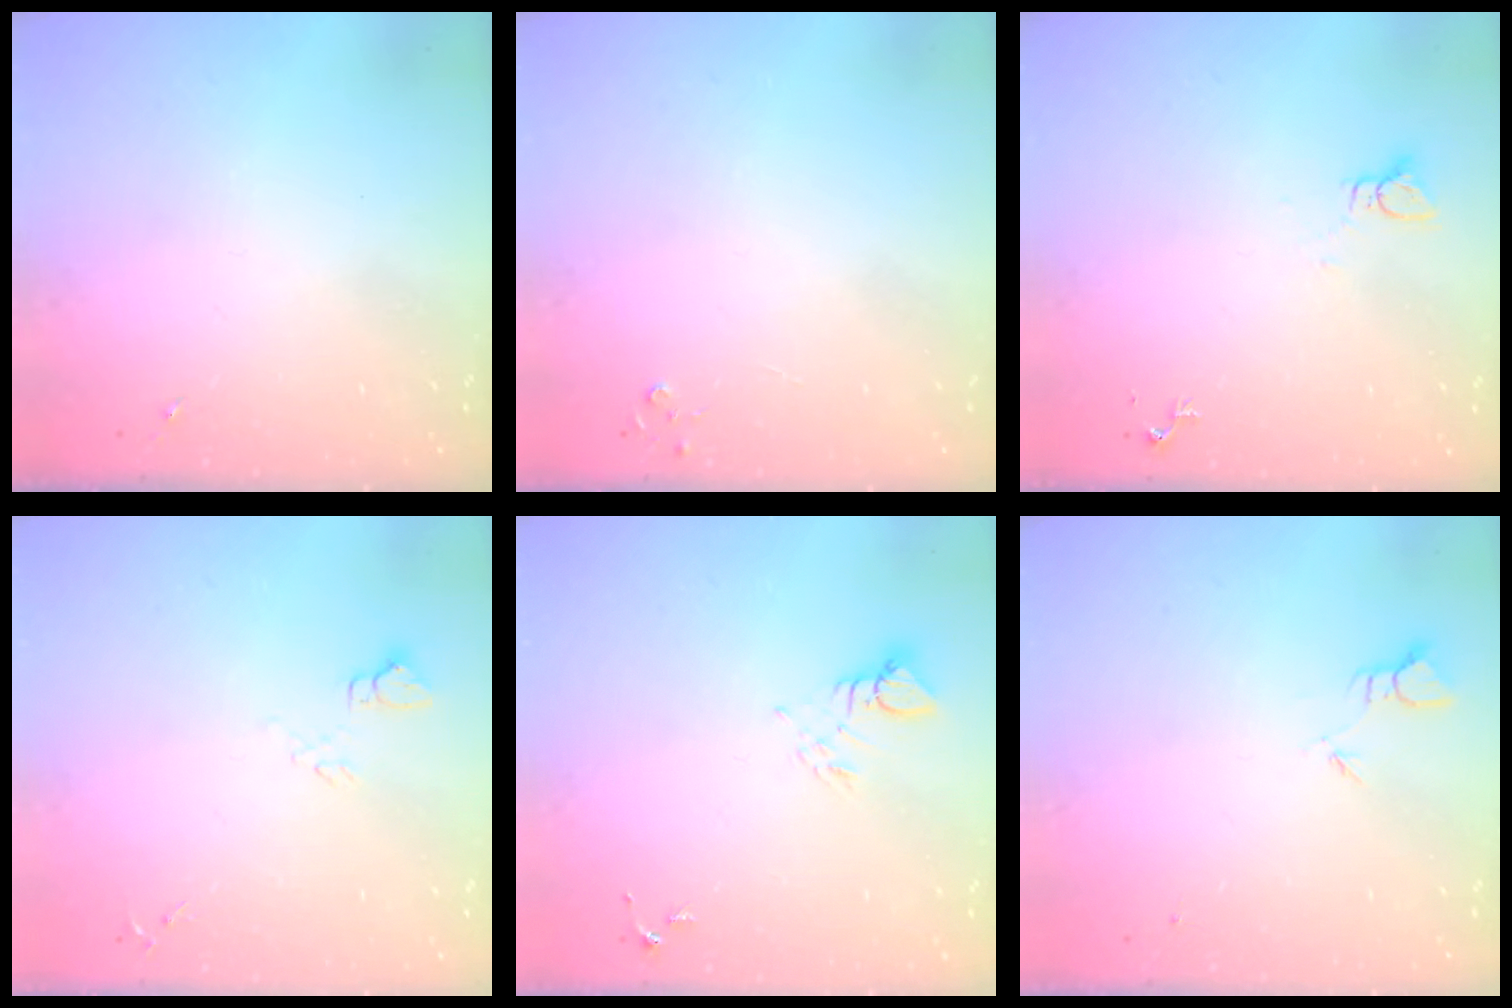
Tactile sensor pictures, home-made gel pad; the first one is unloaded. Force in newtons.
{"total": 2.8, "press": 2.8, "slide": 0.3}
{"total": 2.2, "press": 2.2, "slide": 0.1}
{"total": 4.6, "press": 4.6, "slide": 0.5}
{"total": 3.8, "press": 3.8, "slide": 0.3}
{"total": 1.8, "press": 1.8, "slide": 0.0}